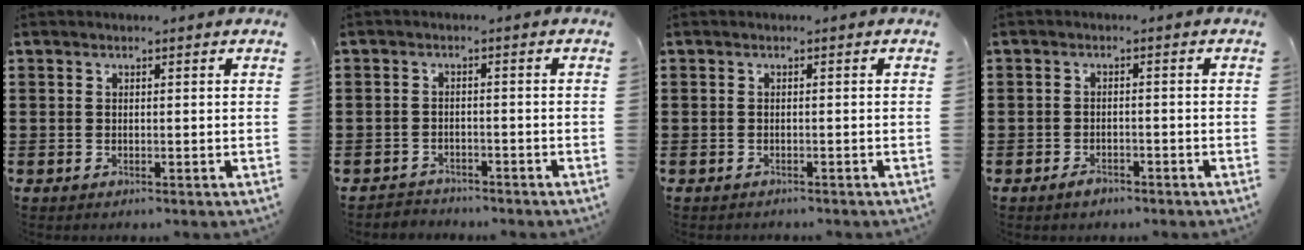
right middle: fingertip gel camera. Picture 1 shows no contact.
{"total": 2.1, "force": [-2.0, 0.5, -0.3], "torque": [-0.002, 0.001, -0.048]}
{"total": 0.0}
{"total": 1.4, "force": [-1.2, 0.7, 0.4], "torque": [-0.010, 0.000, -0.025]}